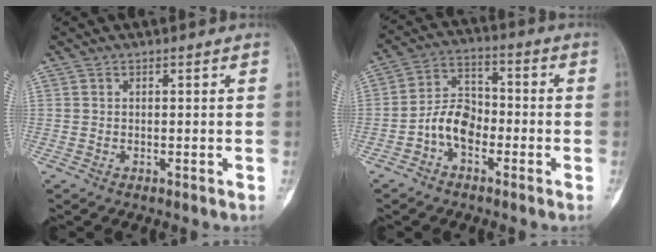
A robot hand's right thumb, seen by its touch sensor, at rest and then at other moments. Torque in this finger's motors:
{"motor_torque": [0.06, -0.03, 0.56, -0.49, 0.06]}